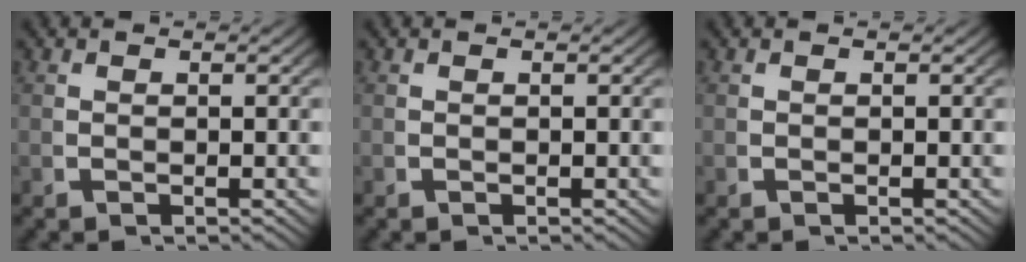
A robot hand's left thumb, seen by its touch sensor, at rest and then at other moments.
{"total": 0.0}
{"total": 0.0}